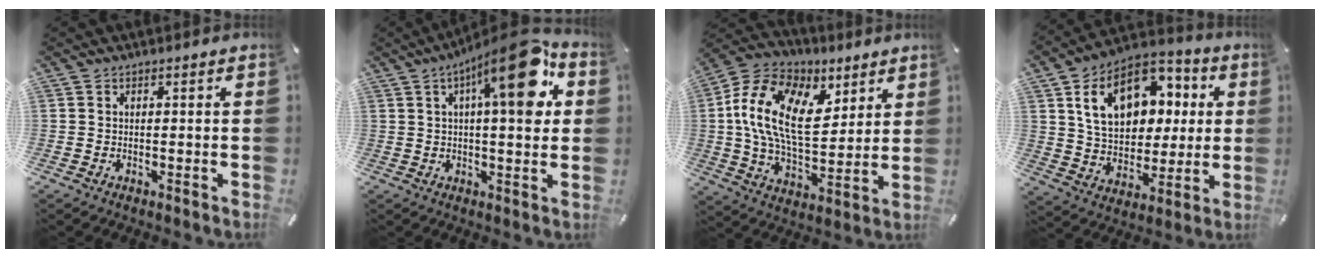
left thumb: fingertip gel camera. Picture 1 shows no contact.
{"total": 18.5, "force": [7.0, 5.7, 16.1], "torque": [-0.223, -0.031, 0.100]}
{"total": 18.5, "force": [5.6, 11.5, 13.4], "torque": [-0.276, -0.017, 0.103]}
{"total": 17.8, "force": [6.1, 13.1, 10.4], "torque": [-0.177, -0.011, 0.114]}